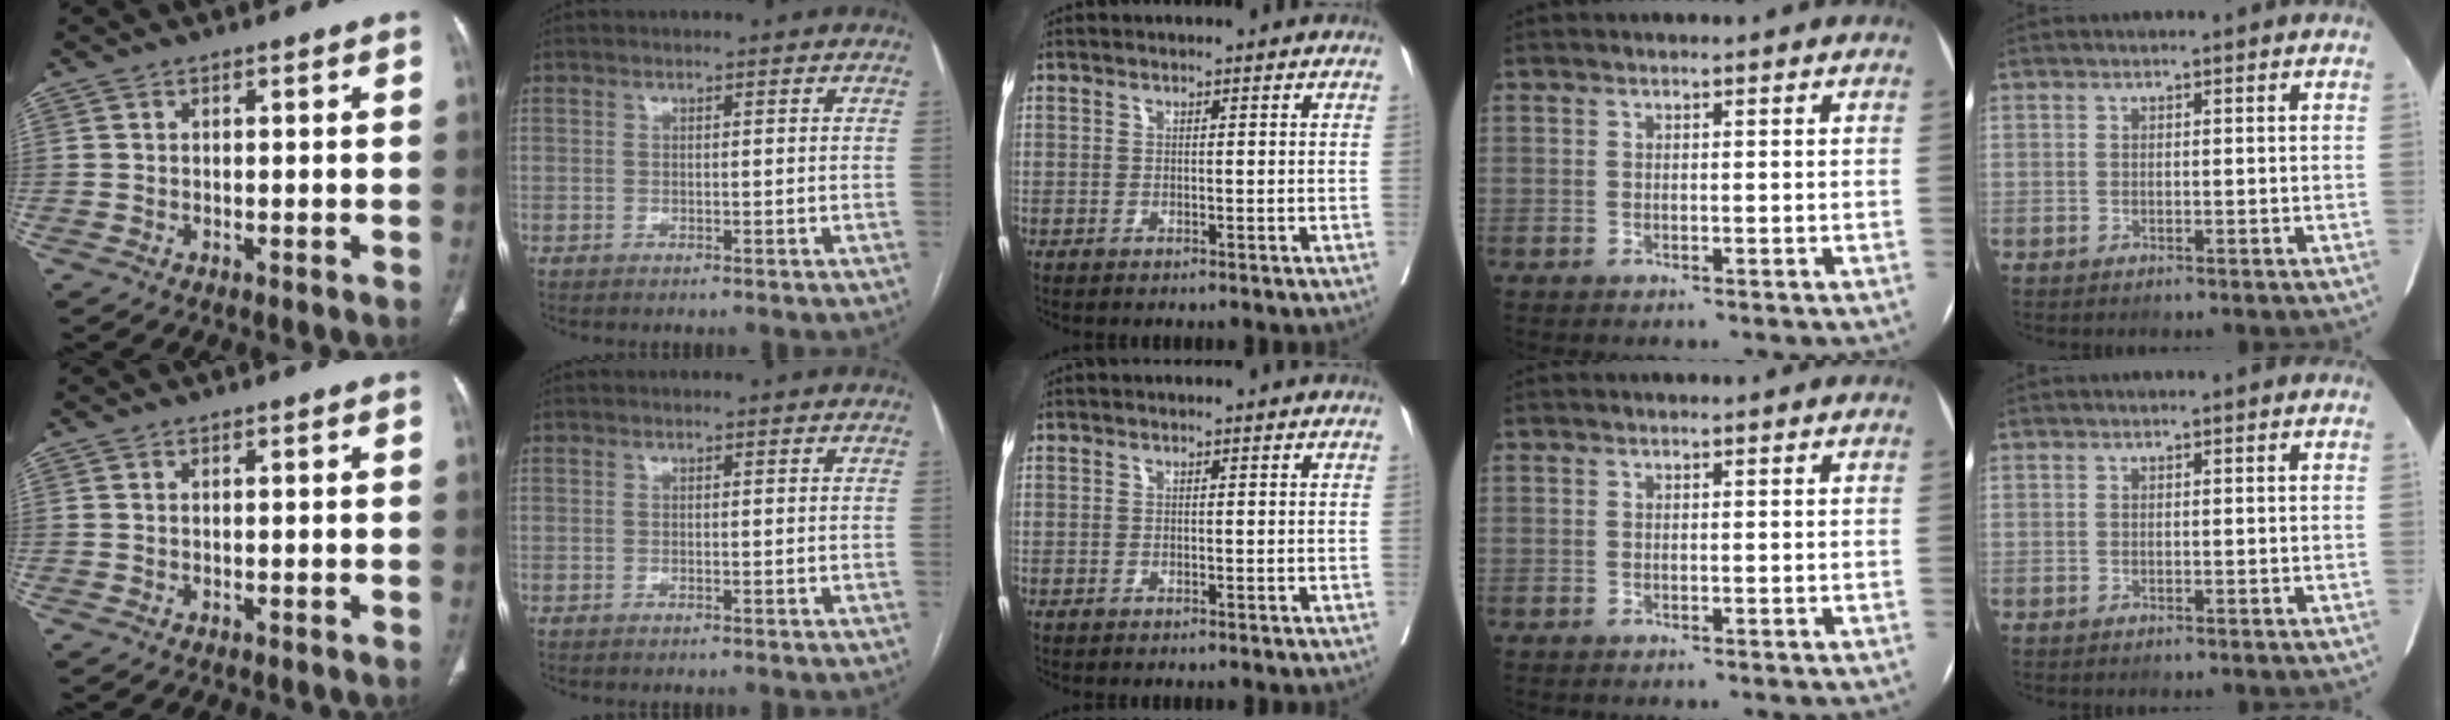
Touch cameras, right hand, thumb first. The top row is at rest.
{}